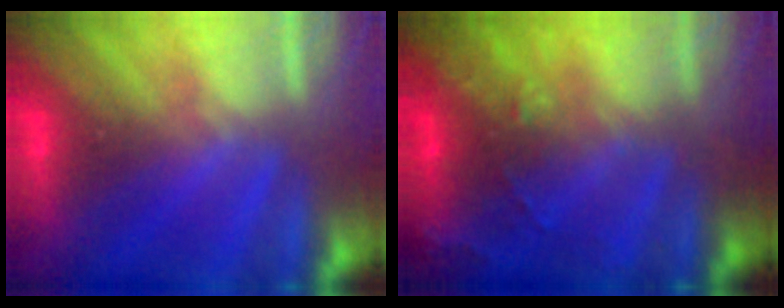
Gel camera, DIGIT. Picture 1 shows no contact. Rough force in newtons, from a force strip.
{"total": 8.3}